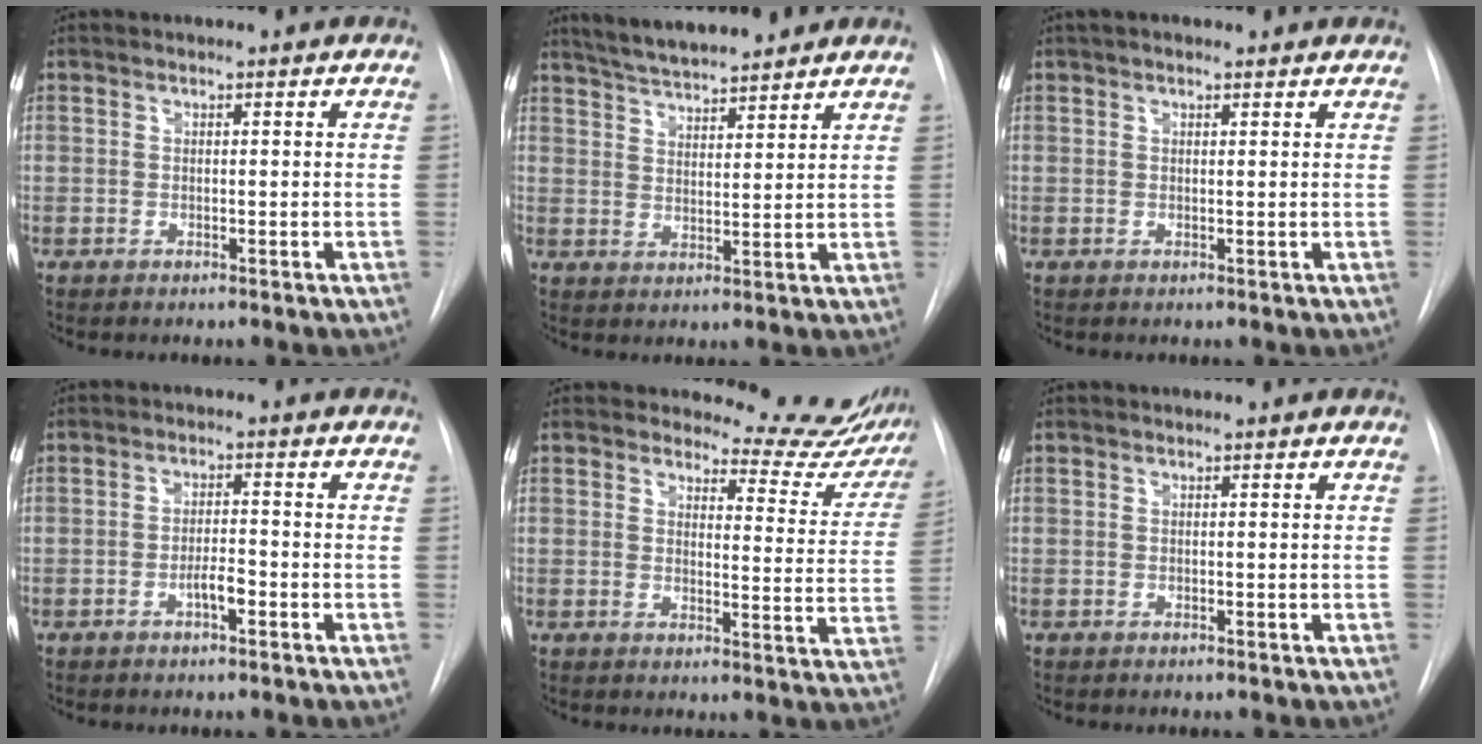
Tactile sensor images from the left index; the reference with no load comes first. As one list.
[{"total": 10.8, "force": [9.6, 1.6, 4.5], "torque": [-0.074, 0.014, 0.153]}, {"total": 3.4, "force": [2.5, 1.2, 2.0], "torque": [-0.031, 0.028, 0.037]}, {"total": 2.9, "force": [-1.5, 0.7, 2.4], "torque": [-0.039, 0.002, -0.026]}, {"total": 13.3, "force": [12.9, 2.9, 0.6], "torque": [0.025, -0.091, 0.119]}, {"total": 0.0}]